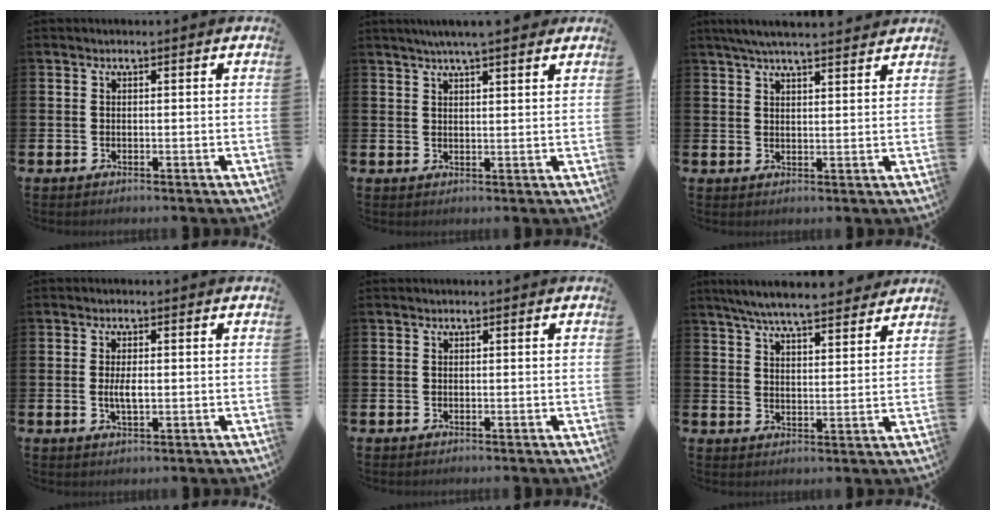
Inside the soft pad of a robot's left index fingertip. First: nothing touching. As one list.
[{"total": 4.5, "force": [4.1, -0.1, 1.7], "torque": [-0.036, -0.012, 0.072]}, {"total": 4.9, "force": [4.6, 0.3, 1.7], "torque": [-0.043, -0.011, 0.084]}, {"total": 2.8, "force": [-0.1, 1.1, 2.5], "torque": [-0.049, 0.001, -0.003]}, {"total": 0.0}, {"total": 6.9, "force": [6.5, 0.8, 2.1], "torque": [-0.060, -0.033, 0.117]}]